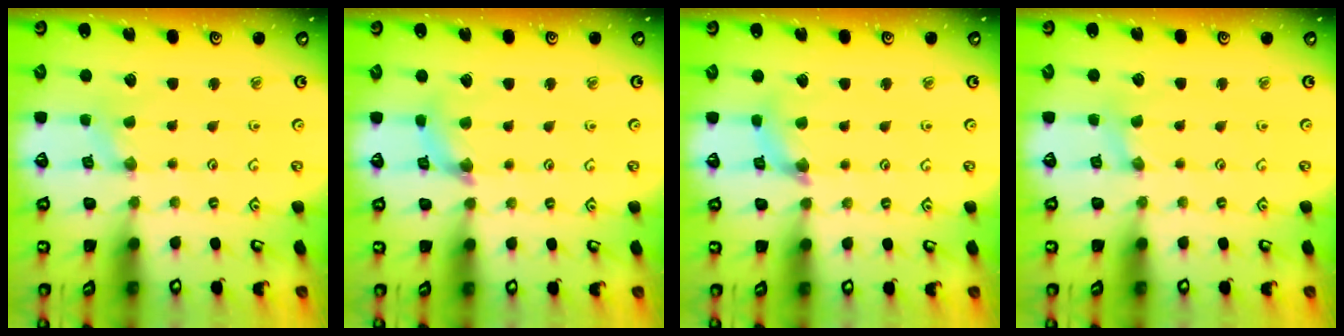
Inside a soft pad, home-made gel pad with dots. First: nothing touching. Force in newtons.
{"total": 3.9, "press": 3.9, "slide": 0.4}
{"total": 3.9, "press": 3.9, "slide": 0.4}
{"total": 1.7, "press": 1.7, "slide": 0.2}